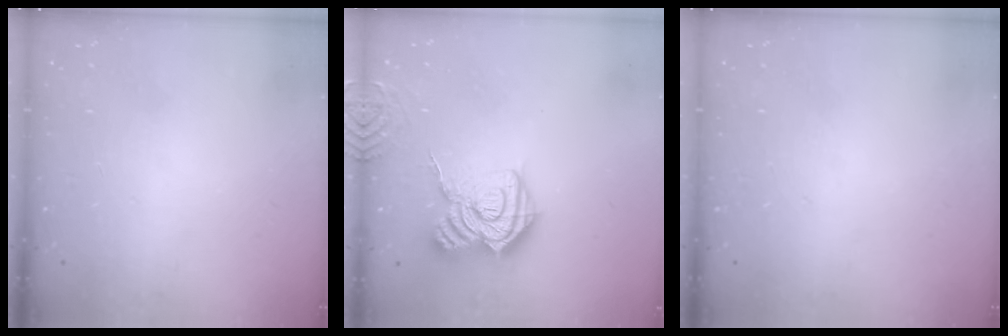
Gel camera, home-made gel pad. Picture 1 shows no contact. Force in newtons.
{"total": 17.2, "press": 17.2, "slide": 1.5}
{"total": 0.0}